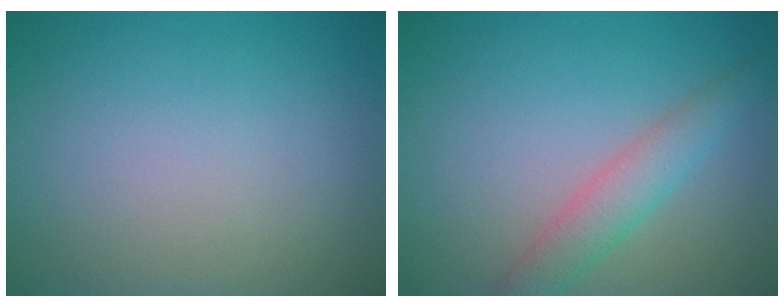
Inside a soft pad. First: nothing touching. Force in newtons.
{"total": 3.0, "press": 3.0, "slide": 0.1}